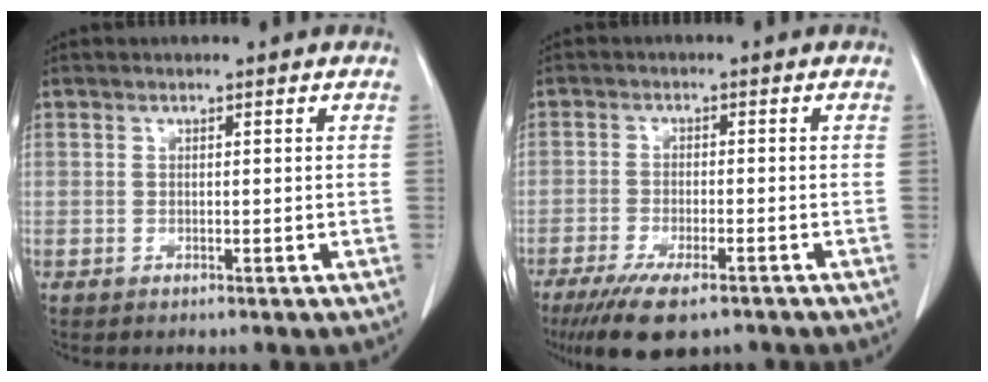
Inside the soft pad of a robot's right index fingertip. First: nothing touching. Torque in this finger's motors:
{"motor_torque": [0.90, -0.87, 0.18, 0.09]}